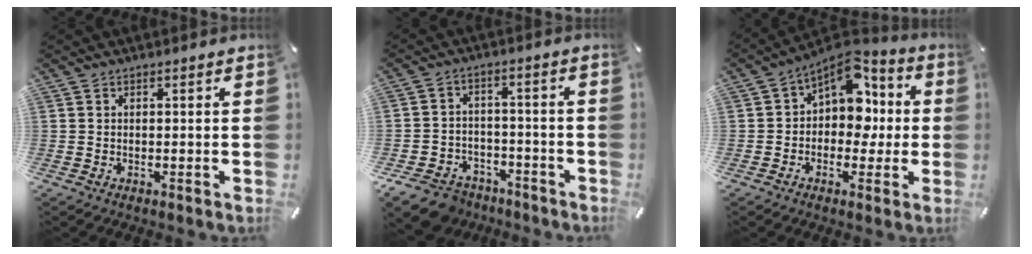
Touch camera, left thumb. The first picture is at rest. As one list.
[{"total": 9.2, "force": [-6.8, 5.5, 2.8], "torque": [-0.059, 0.040, -0.126]}, {"total": 10.3, "force": [3.2, 7.8, 5.9], "torque": [-0.085, -0.025, 0.060]}]